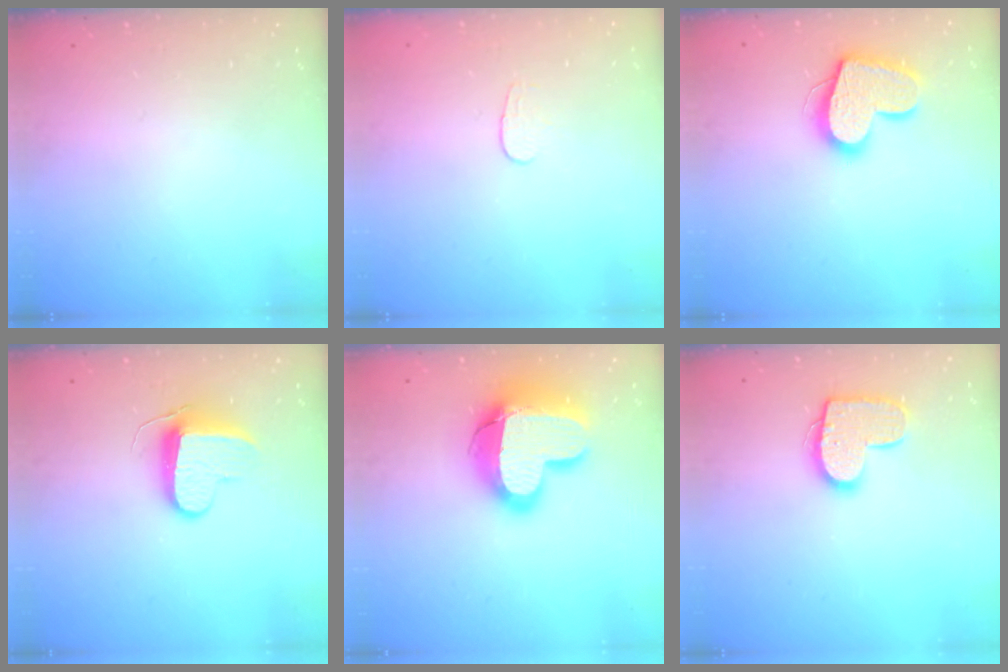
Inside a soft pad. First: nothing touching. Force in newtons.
{"total": 4.0, "press": 4.0, "slide": 0.3}
{"total": 15.8, "press": 15.7, "slide": 1.4}
{"total": 9.4, "press": 9.4, "slide": 0.5}
{"total": 18.9, "press": 18.9, "slide": 1.2}
{"total": 12.4, "press": 12.4, "slide": 0.6}